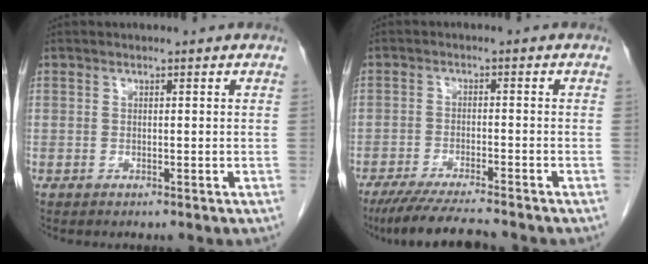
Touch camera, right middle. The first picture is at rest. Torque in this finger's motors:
{"motor_torque": [0.16, -0.15, 0.07, 0.06]}